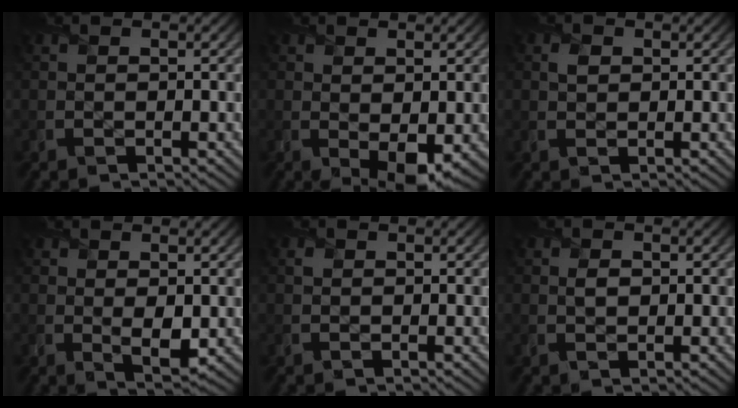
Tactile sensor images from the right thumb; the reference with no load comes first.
{"total": 4.2, "force": [-0.5, 2.3, 3.5], "torque": [-0.060, -0.016, -0.003]}
{"total": 1.5, "force": [0.5, 1.3, 0.7], "torque": [-0.015, -0.001, 0.006]}
{"total": 2.8, "force": [0.4, 1.6, 2.3], "torque": [-0.045, -0.011, 0.010]}
{"total": 0.9, "force": [0.2, 0.8, 0.3], "torque": [-0.006, -0.002, 0.001]}
{"total": 1.4, "force": [0.3, 1.1, 0.8], "torque": [-0.015, -0.003, 0.001]}